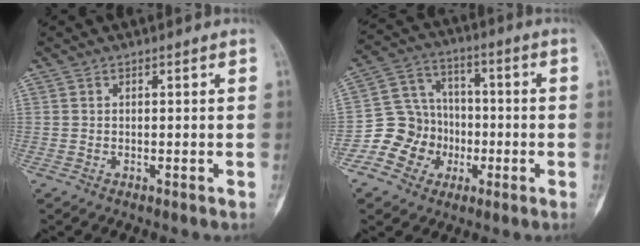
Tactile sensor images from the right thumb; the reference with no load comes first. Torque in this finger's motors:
{"motor_torque": [0.82, 0.38, 0.49, -0.34, 0.00]}